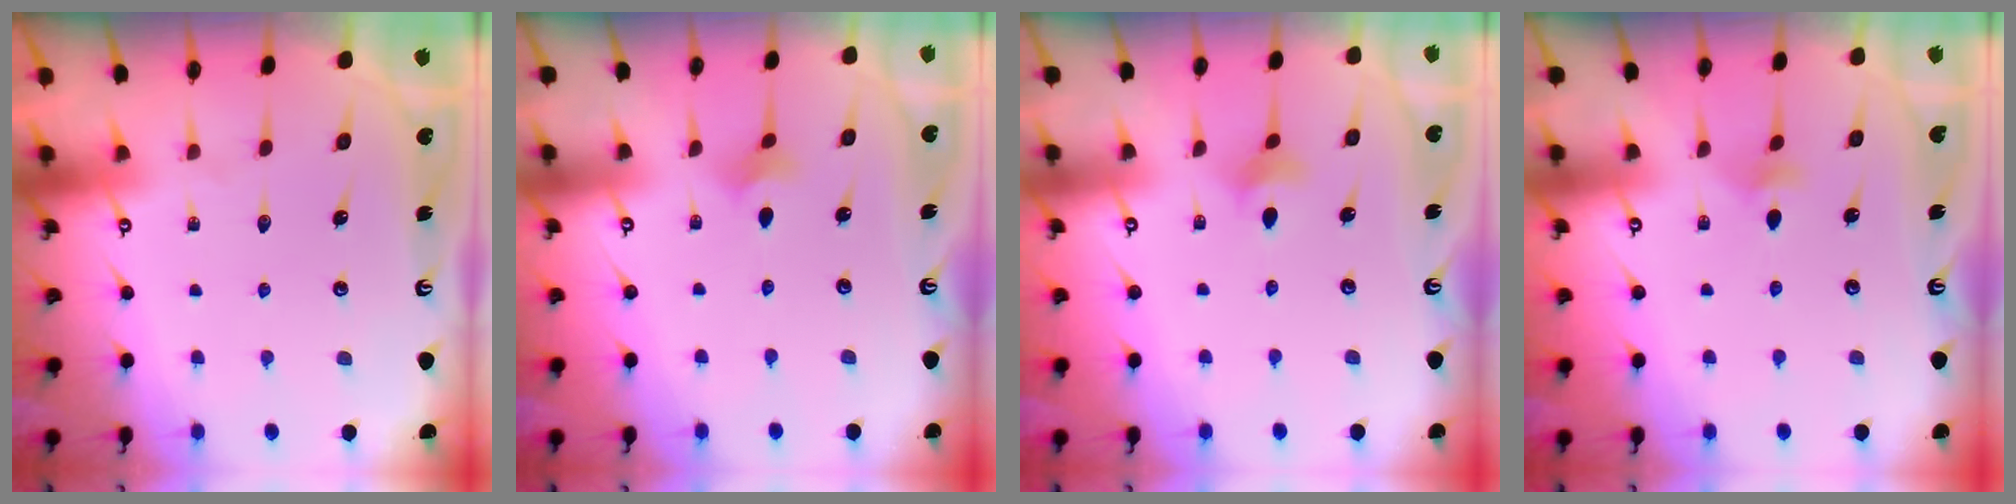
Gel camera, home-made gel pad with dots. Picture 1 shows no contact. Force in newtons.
{"total": 2.5, "press": 2.5, "slide": 0.5}
{"total": 3.9, "press": 3.8, "slide": 0.7}
{"total": 3.8, "press": 3.7, "slide": 0.9}